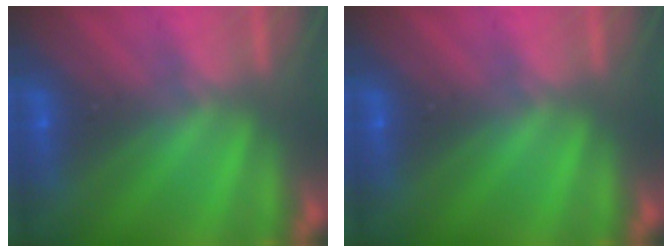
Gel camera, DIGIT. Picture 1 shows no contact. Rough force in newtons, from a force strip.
{"total": 0.0}